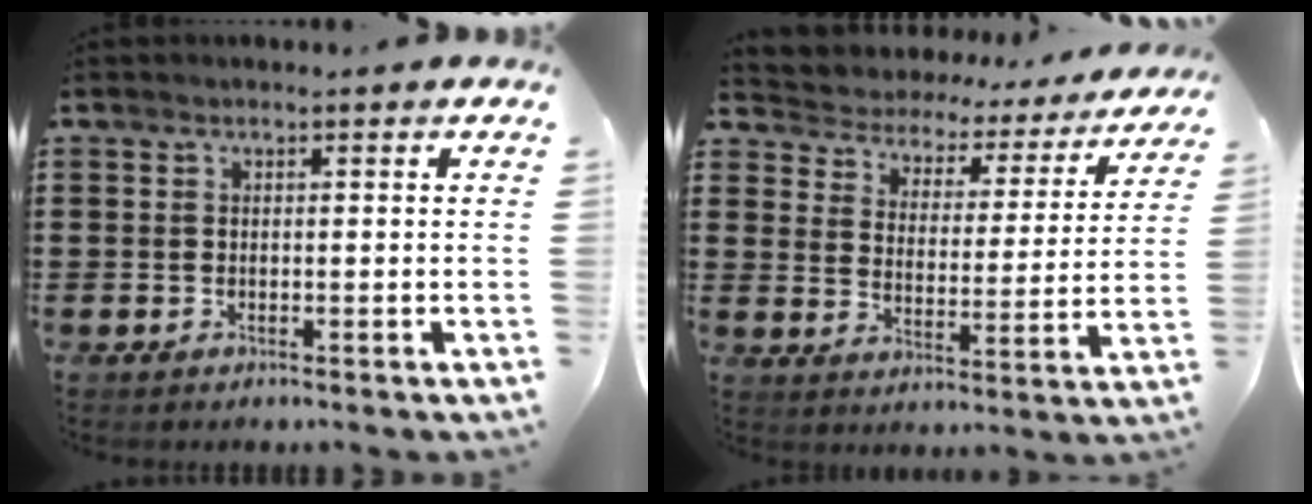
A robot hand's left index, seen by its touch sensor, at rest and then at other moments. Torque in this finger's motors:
{"motor_torque": [1.11, -1.02, 0.61, 0.05]}